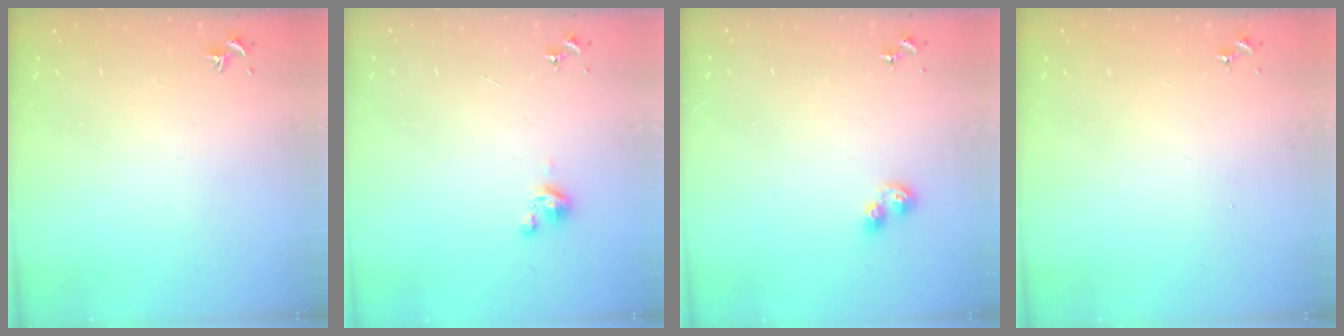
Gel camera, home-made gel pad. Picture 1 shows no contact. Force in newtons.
{"total": 2.8, "press": 2.8, "slide": 0.3}
{"total": 5.3, "press": 5.3, "slide": 0.5}
{"total": 0.0}